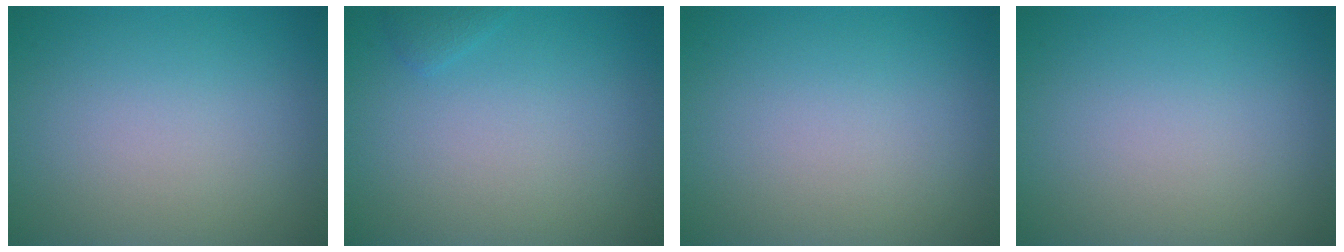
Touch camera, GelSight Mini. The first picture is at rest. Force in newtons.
{"total": 0.7, "press": 0.7, "slide": 0.1}
{"total": 0.0}
{"total": 0.0}